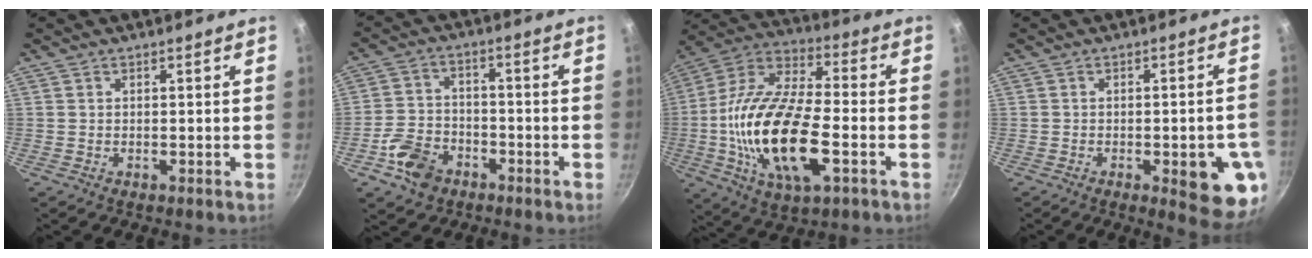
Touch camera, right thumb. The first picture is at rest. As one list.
[{"total": 8.6, "force": [-4.5, 6.0, 4.1], "torque": [-0.068, 0.035, -0.090]}, {"total": 23.3, "force": [-4.8, 10.0, 20.4], "torque": [-0.398, 0.021, -0.101]}, {"total": 11.0, "force": [-3.2, 3.4, 9.9], "torque": [-0.096, 0.009, -0.035]}]